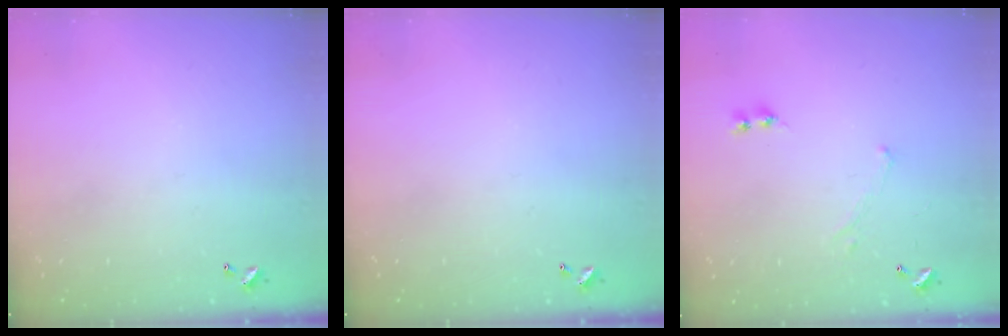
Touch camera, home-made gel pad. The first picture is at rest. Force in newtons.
{"total": 0.0}
{"total": 0.7, "press": 0.7, "slide": 0.3}